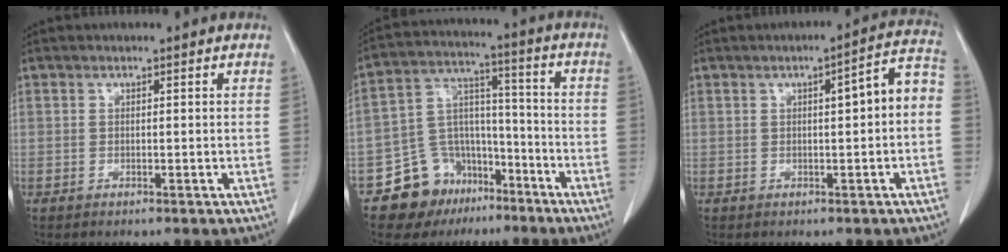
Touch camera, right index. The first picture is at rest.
{"total": 11.6, "force": [-7.5, 8.4, 2.8], "torque": [-0.051, 0.066, -0.119]}
{"total": 5.9, "force": [-0.1, 0.8, 5.8], "torque": [-0.073, 0.022, -0.003]}